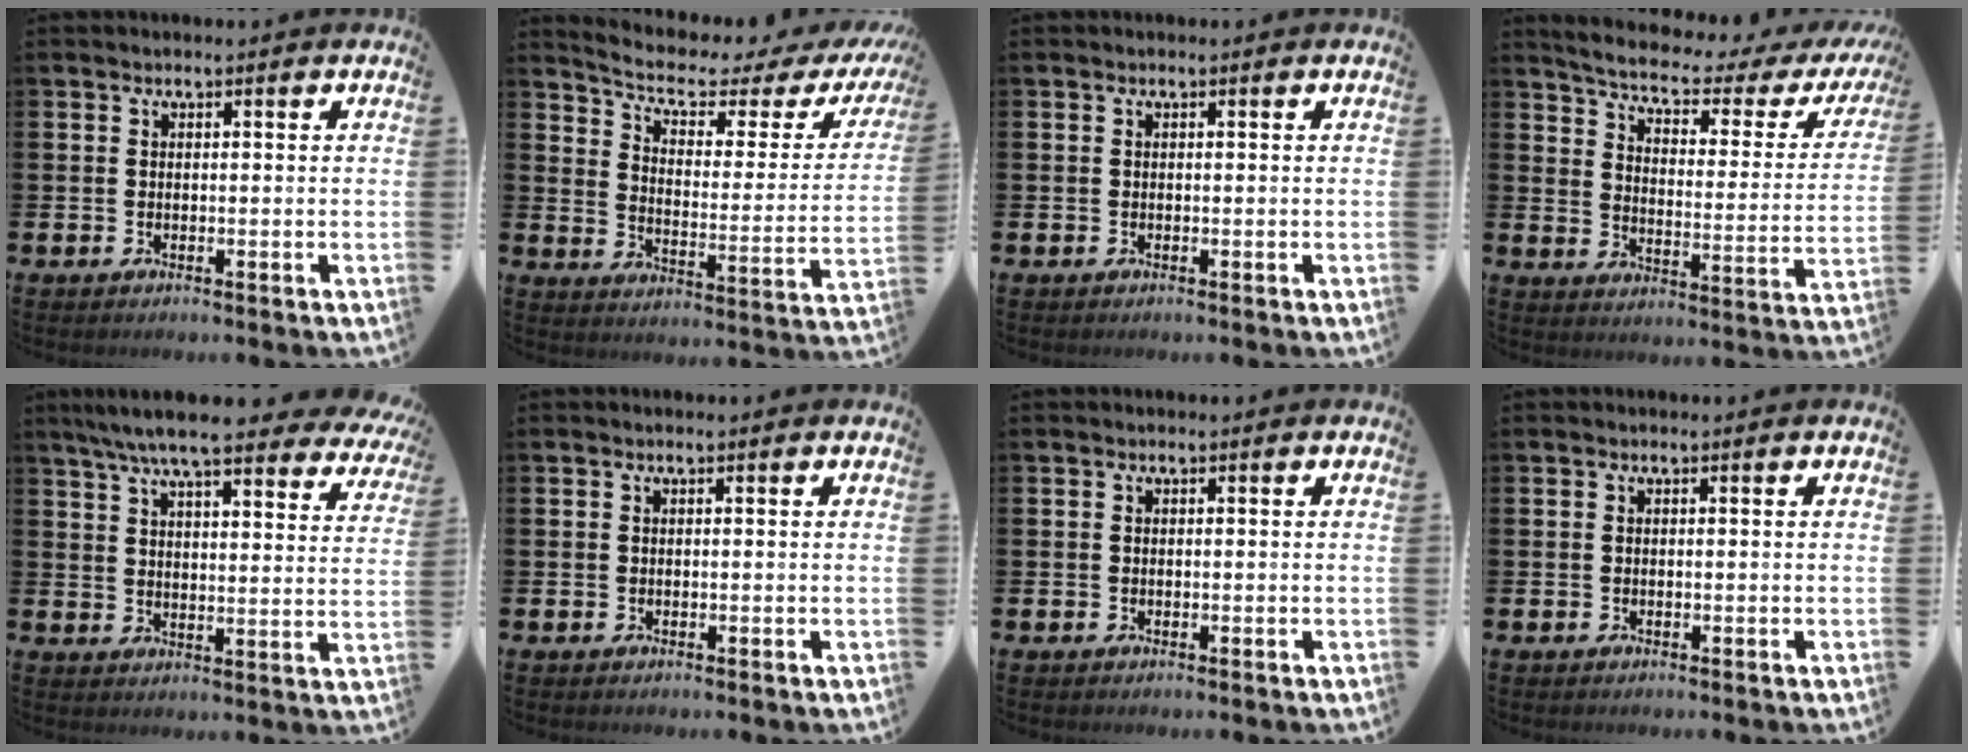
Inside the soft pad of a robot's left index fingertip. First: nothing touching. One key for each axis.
{"total": 5.5, "fx": 4.4, "fy": 1.8, "fz": 2.8, "tx": -0.076, "ty": -0.034, "tz": 0.065}
{"total": 0.0}
{"total": 4.9, "fx": 4.2, "fy": 1.1, "fz": 2.1, "tx": -0.068, "ty": -0.034, "tz": 0.063}
{"total": 8.2, "fx": 7.3, "fy": 1.0, "fz": 3.6, "tx": -0.085, "ty": -0.038, "tz": 0.125}
{"total": 0.0}
{"total": 0.0}
{"total": 0.0}